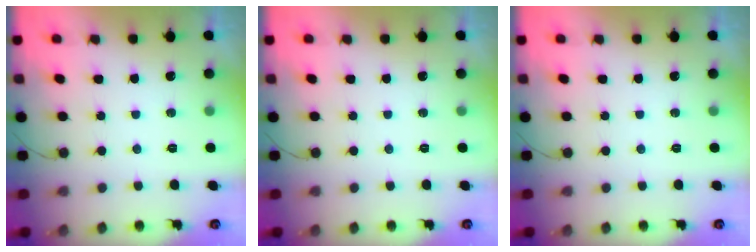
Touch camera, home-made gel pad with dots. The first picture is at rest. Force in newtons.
{"total": 0.0}
{"total": 0.0}